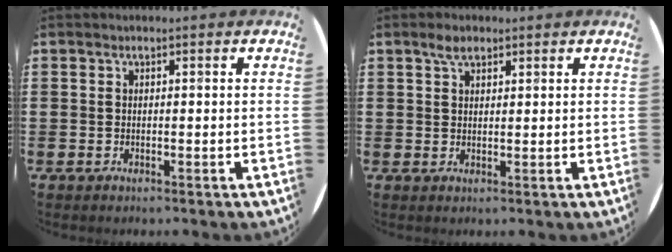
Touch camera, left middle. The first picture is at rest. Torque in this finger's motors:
{"motor_torque": [0.65, -0.51, 0.00, 0.01]}